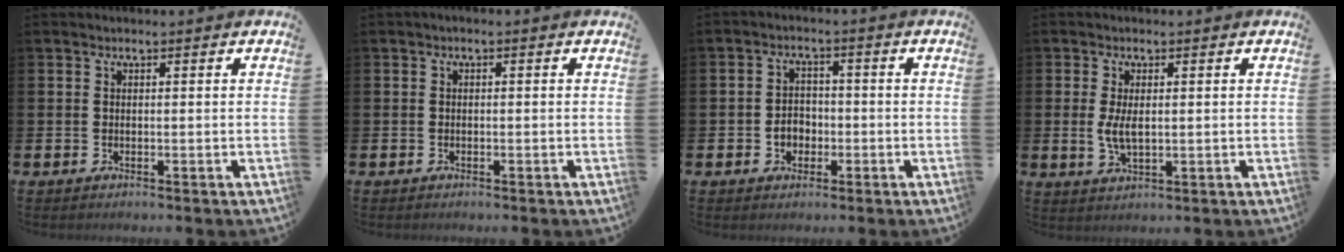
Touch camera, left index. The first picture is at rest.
{"total": 0.5, "force": [-0.4, 0.1, 0.3], "torque": [-0.014, 0.001, -0.007]}
{"total": 3.1, "force": [-1.0, 2.5, 1.4], "torque": [-0.024, 0.001, -0.025]}
{"total": 3.5, "force": [0.4, 1.6, 3.1], "torque": [-0.055, 0.001, 0.004]}